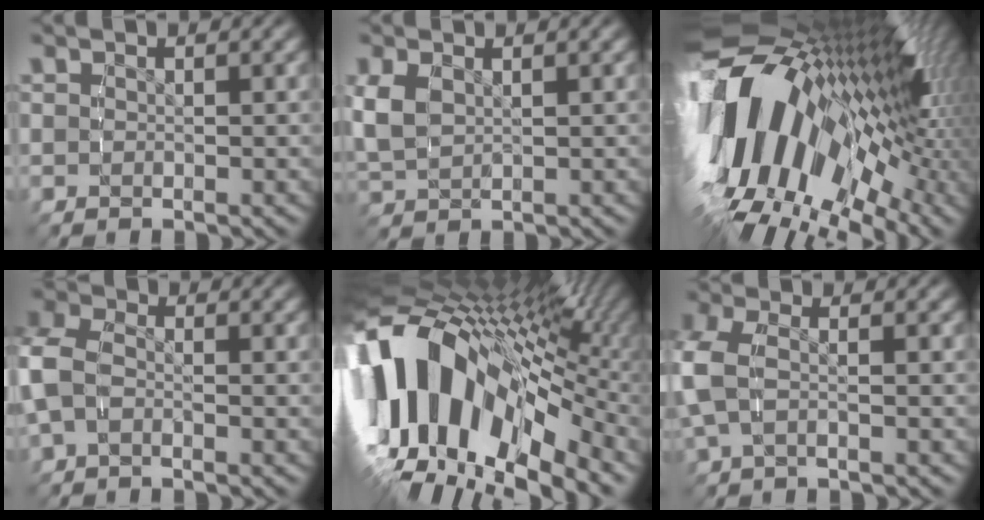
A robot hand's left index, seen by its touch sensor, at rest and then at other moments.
{"total": 3.8, "force": [0.3, 3.2, 2.1], "torque": [-0.072, -0.011, 0.012]}
{"total": 29.0, "force": [0.4, 18.9, 22.1], "torque": [-0.378, 0.005, -0.006]}
{"total": 4.3, "force": [-0.8, 3.5, 2.4], "torque": [-0.082, -0.007, -0.021]}
{"total": 23.0, "force": [-2.1, 15.6, 16.8], "torque": [-0.288, -0.003, -0.045]}
{"total": 3.5, "force": [-0.3, 2.3, 2.6], "torque": [-0.091, -0.008, -0.006]}